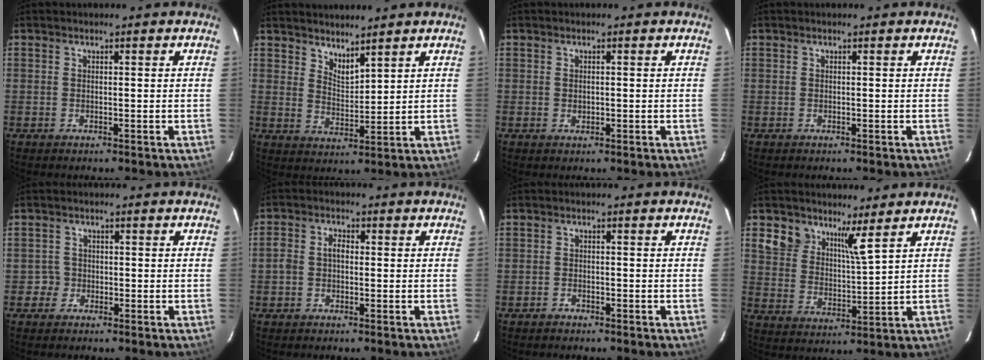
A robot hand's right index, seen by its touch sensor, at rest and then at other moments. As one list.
[{"total": 5.2, "force": [4.4, 2.2, 1.5], "torque": [-0.016, -0.003, 0.082]}, {"total": 1.0, "force": [-0.1, 0.8, 0.6], "torque": [-0.009, 0.001, -0.001]}, {"total": 0.0}, {"total": 2.4, "force": [-1.0, 2.1, -0.6], "torque": [0.016, 0.018, -0.017]}, {"total": 2.8, "force": [-0.7, 2.0, 1.9], "torque": [-0.036, 0.010, -0.017]}, {"total": 1.5, "force": [-1.3, 0.7, 0.0], "torque": [-0.007, 0.005, -0.024]}, {"total": 6.5, "force": [4.7, 3.2, 3.1], "torque": [-0.053, 0.001, 0.089]}]